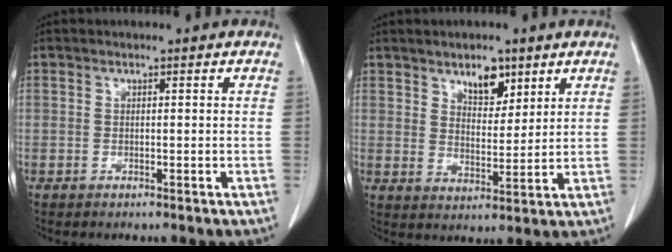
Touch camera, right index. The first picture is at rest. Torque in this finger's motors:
{"motor_torque": [0.22, 0.21, 0.09, 0.03]}